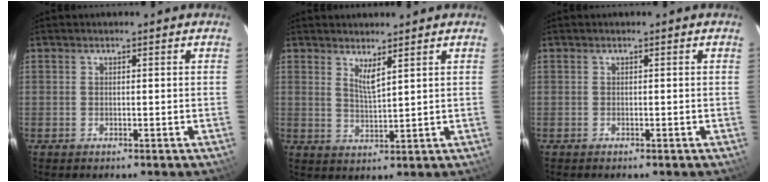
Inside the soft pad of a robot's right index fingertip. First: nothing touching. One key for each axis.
{"total": 3.2, "fx": 2.3, "fy": 0.3, "fz": 2.2, "tx": -0.041, "ty": -0.008, "tz": 0.039}
{"total": 0.0}